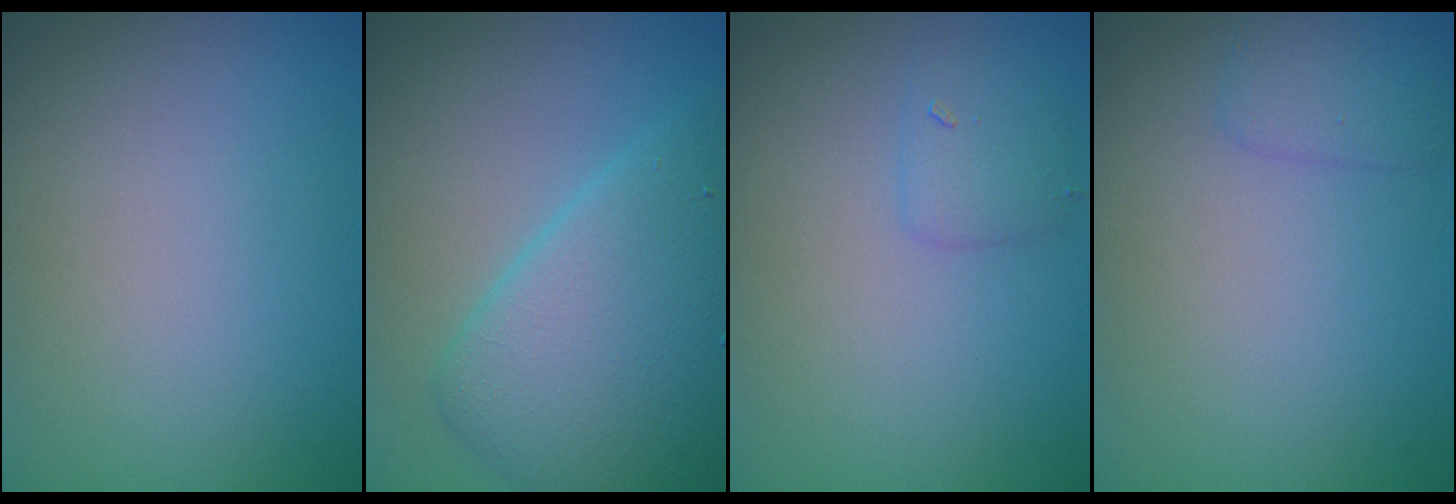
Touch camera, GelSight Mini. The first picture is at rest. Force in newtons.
{"total": 7.4, "press": 7.4, "slide": 0.3}
{"total": 1.5, "press": 1.5, "slide": 0.1}
{"total": 1.6, "press": 1.6, "slide": 0.1}